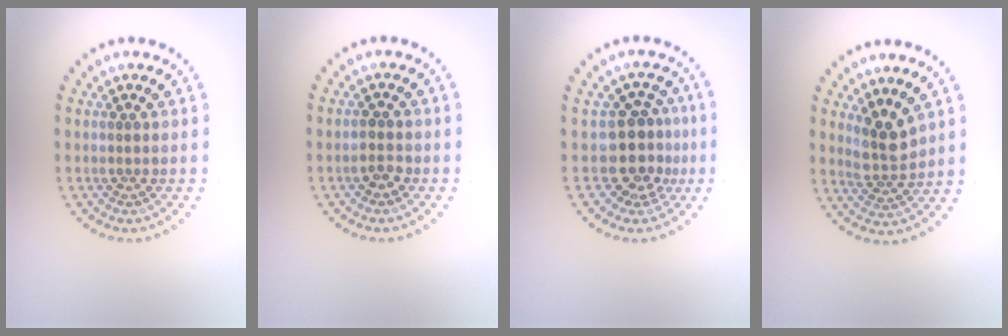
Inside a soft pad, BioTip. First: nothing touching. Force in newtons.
{"total": 1.3, "press": 1.3, "slide": 0.2}
{"total": 3.3, "press": 2.5, "slide": 2.1}
{"total": 2.8, "press": 2.4, "slide": 1.4}